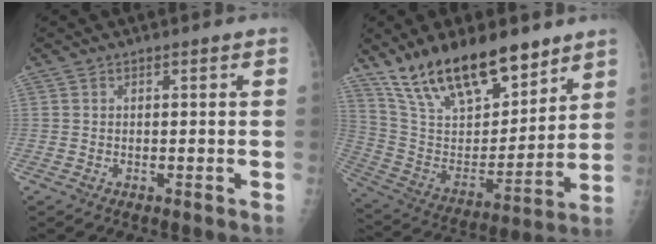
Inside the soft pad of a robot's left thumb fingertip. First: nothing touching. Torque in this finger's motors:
{"motor_torque": [1.78, 1.77, 1.33, -1.44, 0.47]}